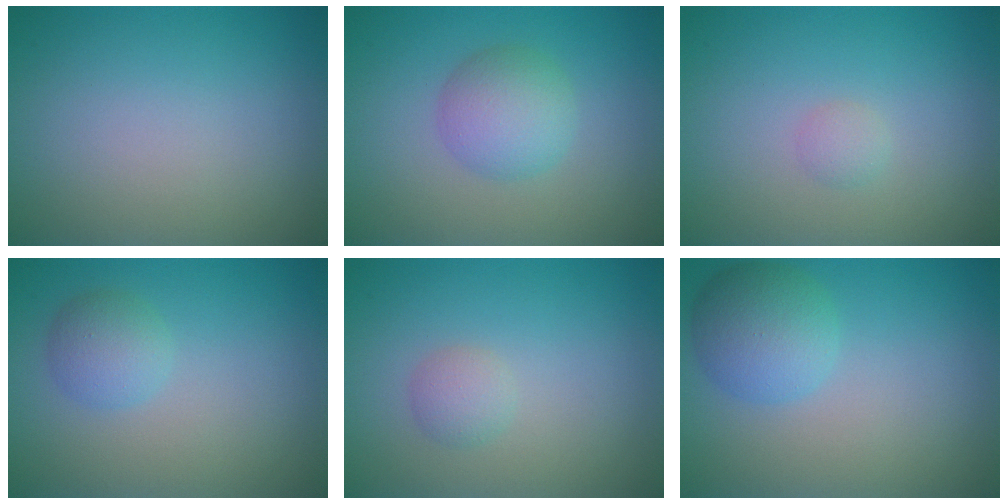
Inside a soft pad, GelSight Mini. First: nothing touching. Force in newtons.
{"total": 3.7, "press": 3.7, "slide": 0.0}
{"total": 0.9, "press": 0.9, "slide": 0.0}
{"total": 2.3, "press": 2.3, "slide": 0.1}
{"total": 1.4, "press": 1.4, "slide": 0.0}
{"total": 4.2, "press": 4.2, "slide": 0.1}